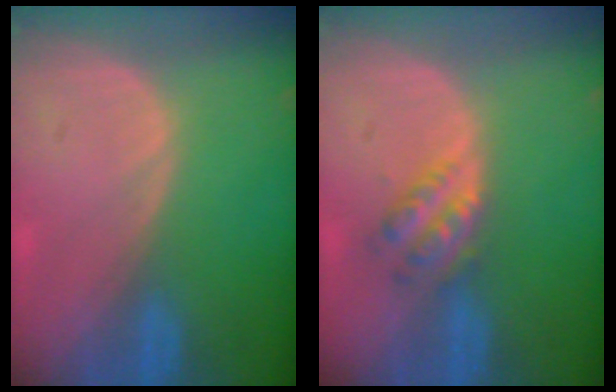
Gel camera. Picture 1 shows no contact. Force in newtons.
{"total": 4.6, "press": 4.1, "slide": 2.2}